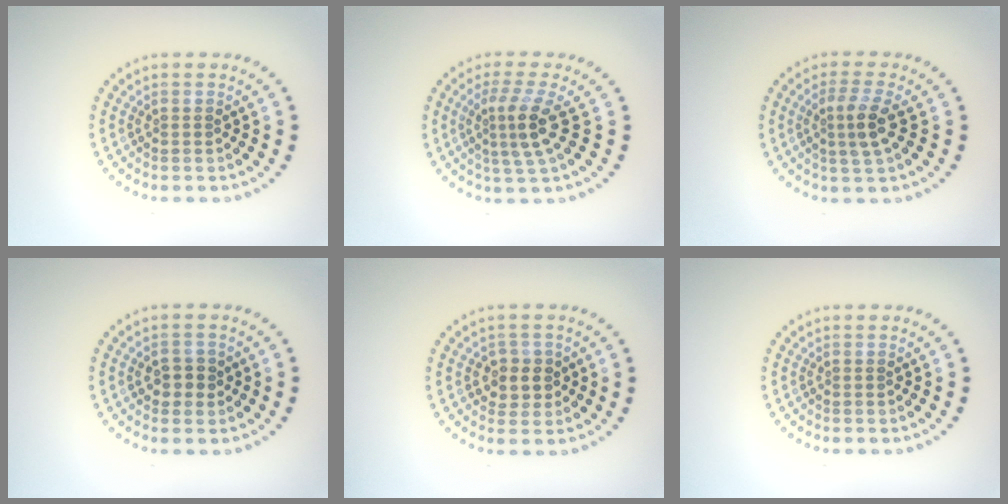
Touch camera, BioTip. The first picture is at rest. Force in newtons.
{"total": 3.5, "press": 2.9, "slide": 2.0}
{"total": 2.8, "press": 2.5, "slide": 1.3}
{"total": 1.9, "press": 1.9, "slide": 0.3}
{"total": 2.4, "press": 2.3, "slide": 0.7}
{"total": 0.0}